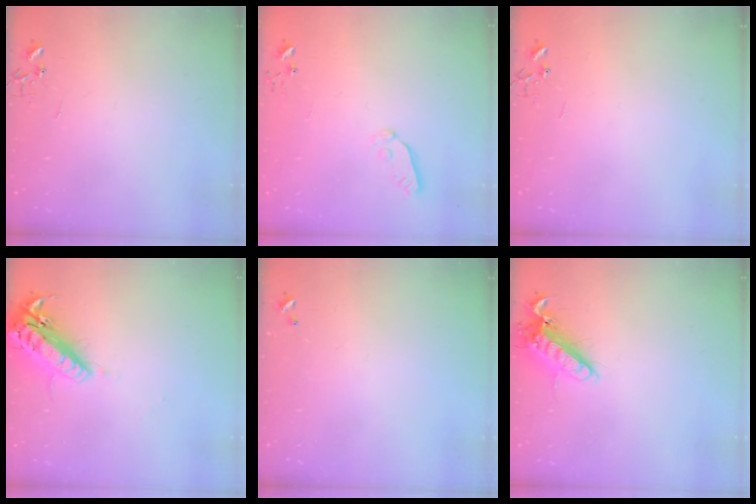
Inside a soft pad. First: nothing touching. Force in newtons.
{"total": 5.0, "press": 4.9, "slide": 0.6}
{"total": 0.0}
{"total": 17.6, "press": 17.3, "slide": 3.4}
{"total": 0.0}
{"total": 12.8, "press": 12.7, "slide": 1.8}